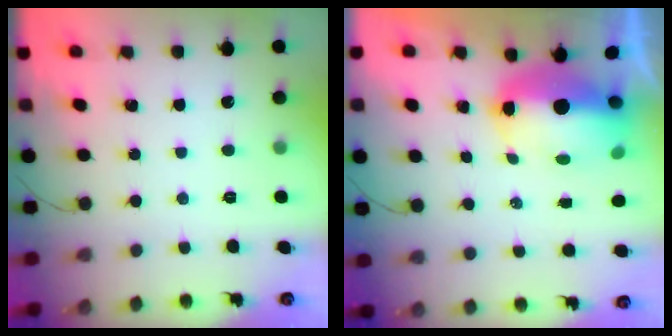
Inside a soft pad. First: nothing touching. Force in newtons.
{"total": 12.5, "press": 12.3, "slide": 2.4}